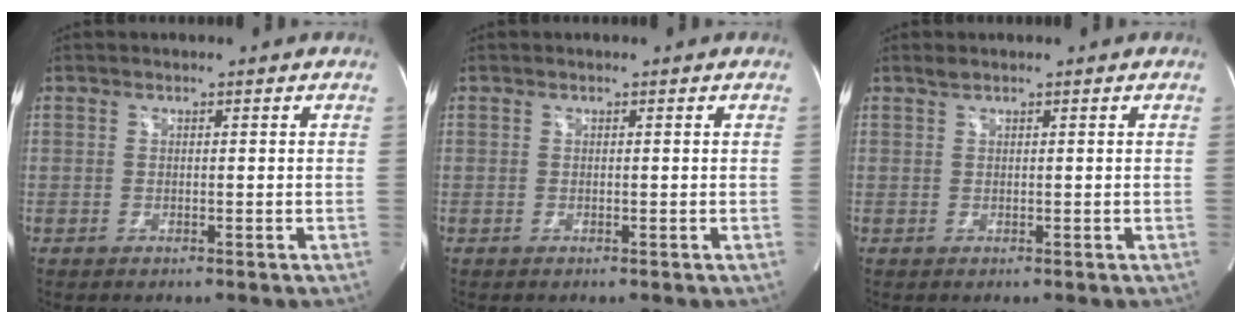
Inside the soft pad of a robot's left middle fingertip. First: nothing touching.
{"total": 0.0}
{"total": 0.7, "force": [0.6, 0.0, 0.3], "torque": [-0.011, 0.006, 0.016]}